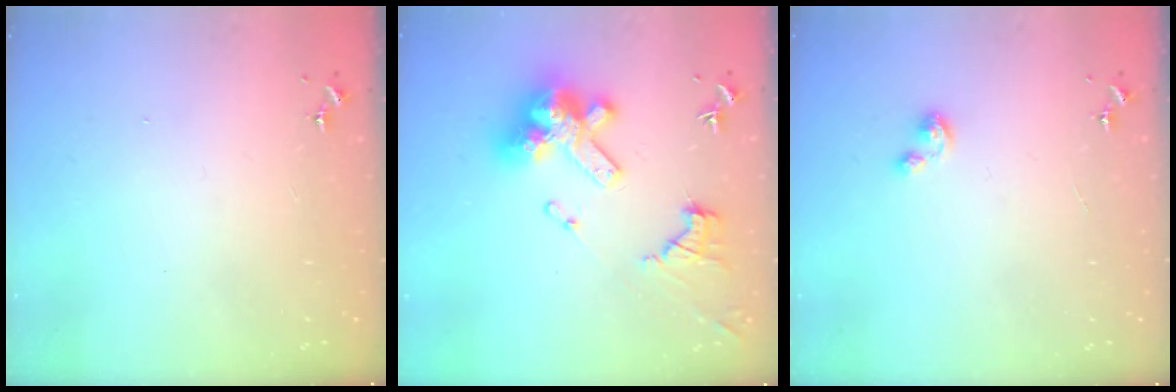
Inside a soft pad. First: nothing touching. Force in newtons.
{"total": 18.8, "press": 18.7, "slide": 2.2}
{"total": 3.2, "press": 3.2, "slide": 0.2}